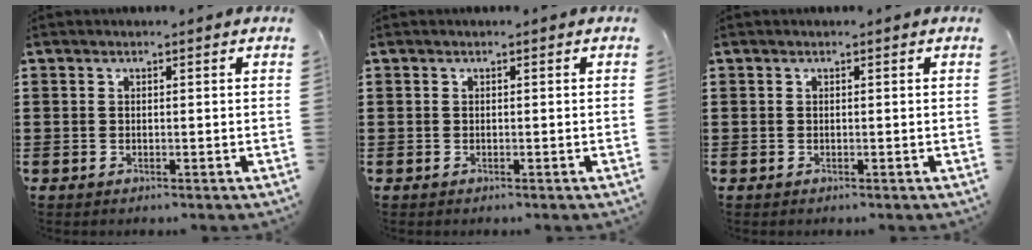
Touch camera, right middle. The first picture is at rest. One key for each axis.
{"total": 0.0}
{"total": 0.0}